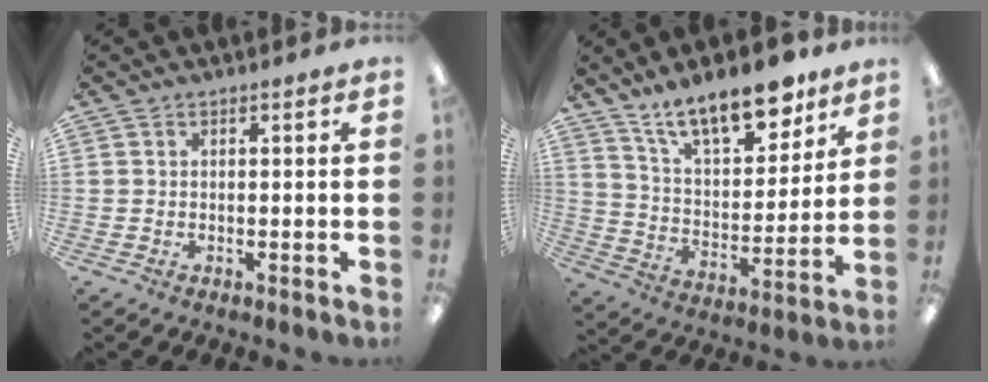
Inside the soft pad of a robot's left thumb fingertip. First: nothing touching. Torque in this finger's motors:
{"motor_torque": [0.29, 0.27, 1.41, -1.36, 0.12]}